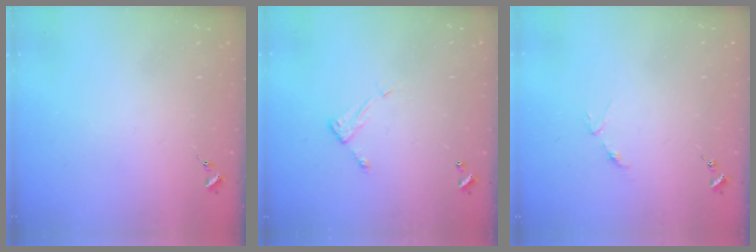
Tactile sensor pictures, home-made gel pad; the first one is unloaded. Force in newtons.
{"total": 5.8, "press": 5.8, "slide": 0.2}
{"total": 3.7, "press": 3.7, "slide": 0.3}